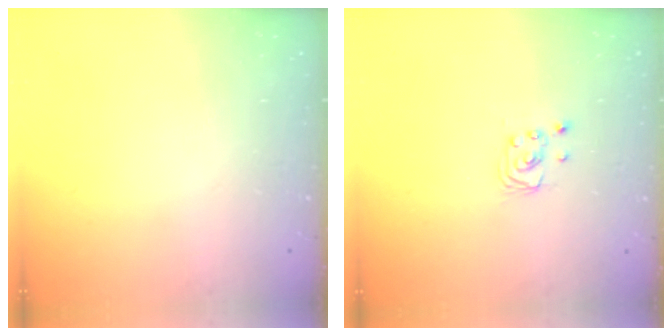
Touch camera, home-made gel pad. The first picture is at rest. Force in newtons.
{"total": 1.9, "press": 1.9, "slide": 0.1}